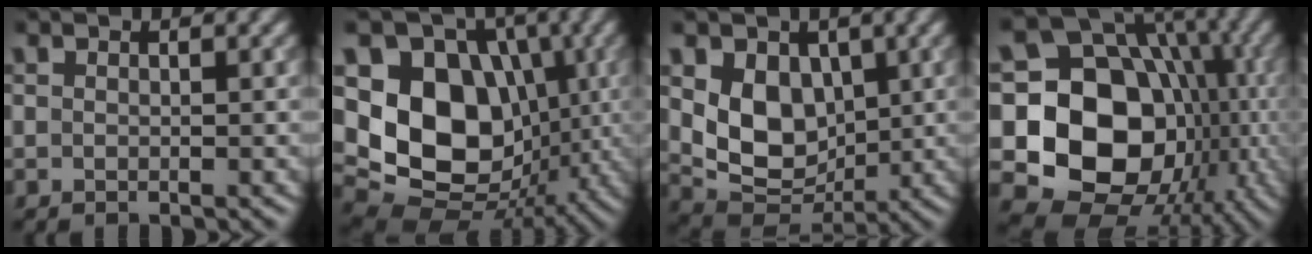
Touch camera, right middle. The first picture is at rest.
{"total": 12.3, "force": [0.4, 9.6, 7.6], "torque": [-0.130, -0.015, -0.006]}
{"total": 6.8, "force": [1.2, 5.1, 4.4], "torque": [-0.083, -0.017, 0.023]}
{"total": 17.9, "force": [-2.5, 14.7, 9.8], "torque": [-0.148, -0.017, -0.048]}